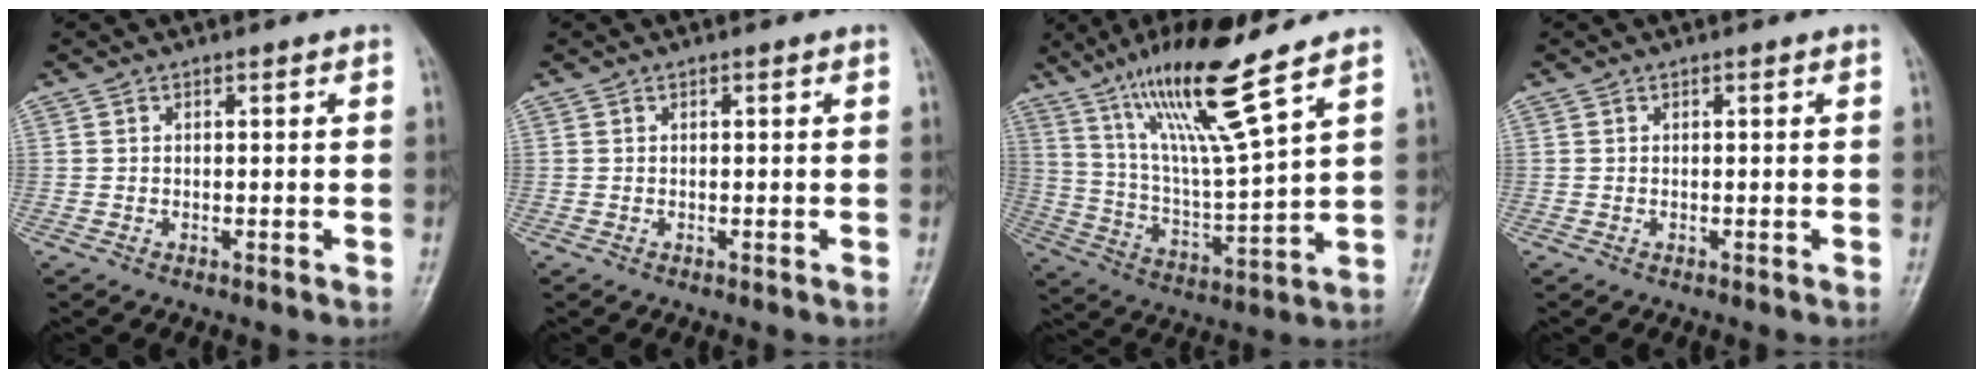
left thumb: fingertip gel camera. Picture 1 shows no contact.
{"total": 0.0}
{"total": 17.1, "force": [11.4, 1.2, 12.7], "torque": [-0.221, -0.062, 0.215]}
{"total": 0.0}